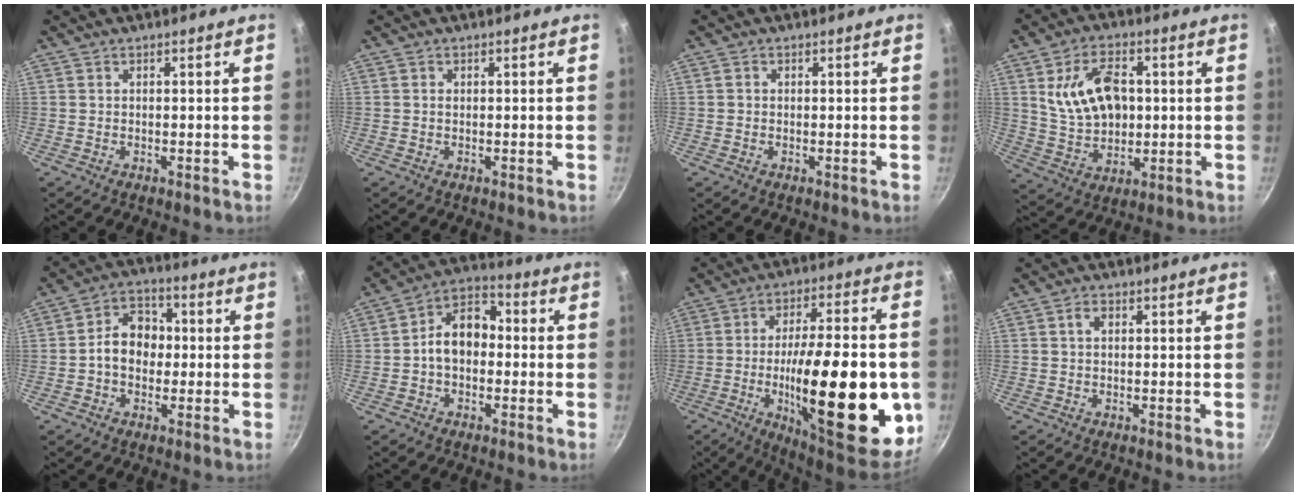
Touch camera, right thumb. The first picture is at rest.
{"total": 0.7, "force": [0.1, 0.6, 0.4], "torque": [-0.006, 0.004, 0.002]}
{"total": 0.7, "force": [0.0, 0.7, 0.3], "torque": [-0.004, 0.004, -0.001]}
{"total": 13.9, "force": [2.4, 9.0, 10.3], "torque": [-0.159, -0.007, 0.050]}
{"total": 8.9, "force": [-0.4, 6.9, 5.6], "torque": [-0.051, 0.024, -0.019]}
{"total": 10.0, "force": [-0.6, 7.1, 7.0], "torque": [-0.075, 0.039, -0.029]}
{"total": 32.7, "force": [-6.3, 11.0, 30.1], "torque": [-0.421, 0.008, -0.087]}
{"total": 1.9, "force": [0.4, 1.3, 1.3], "torque": [-0.022, 0.004, 0.005]}